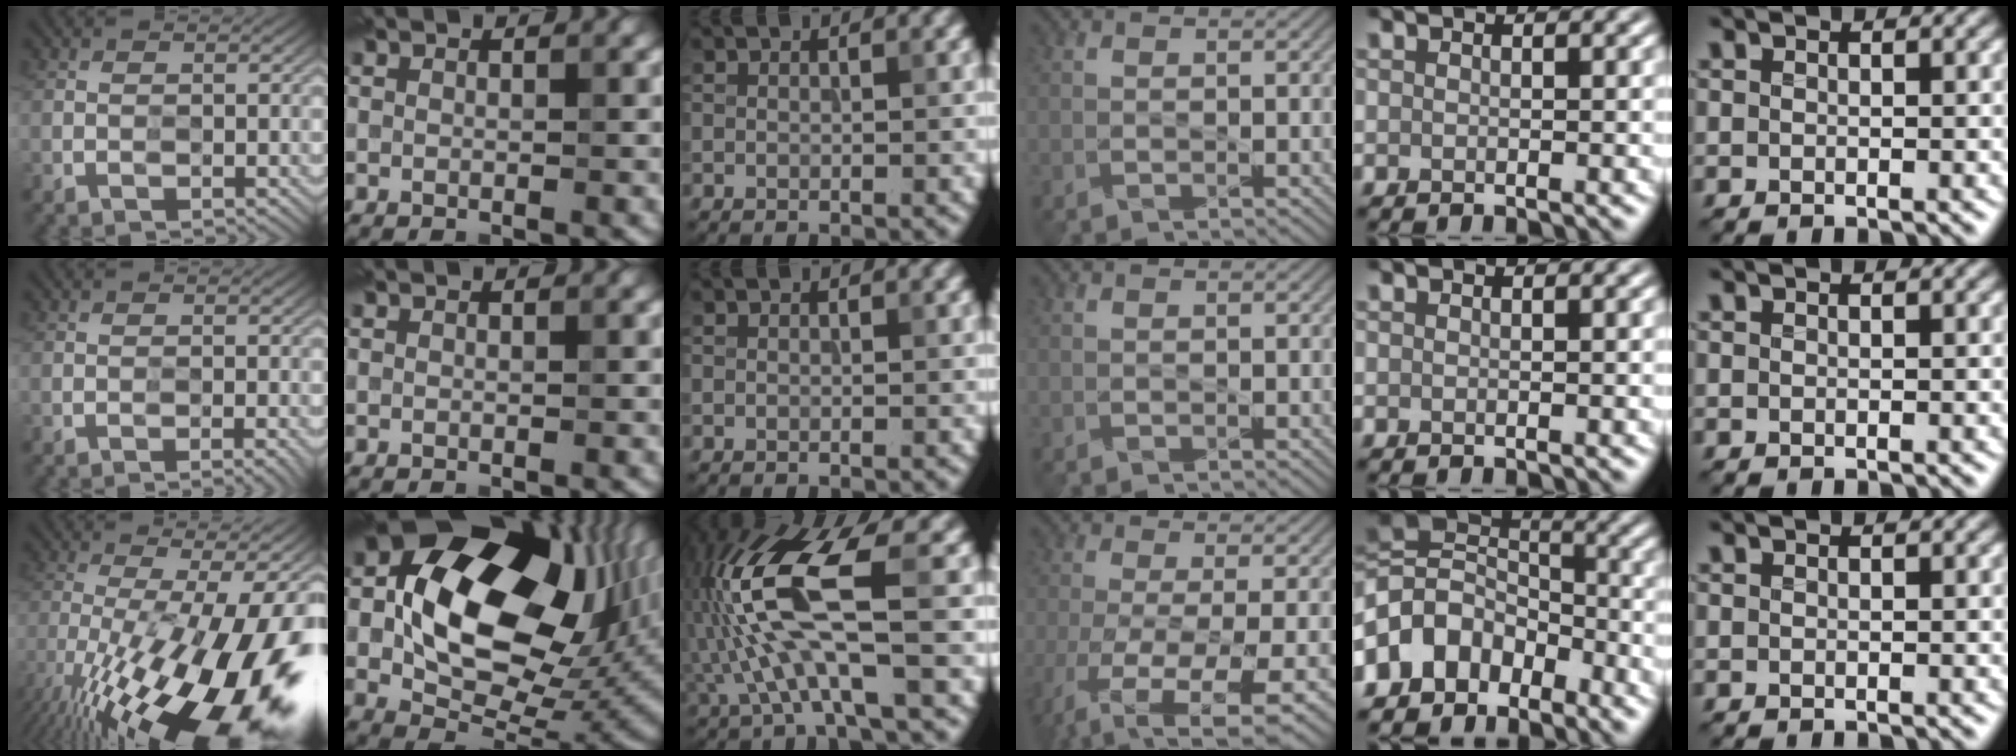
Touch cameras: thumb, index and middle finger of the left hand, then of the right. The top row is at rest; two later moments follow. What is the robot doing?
{"motion": "wipe", "object": "glass cup"}